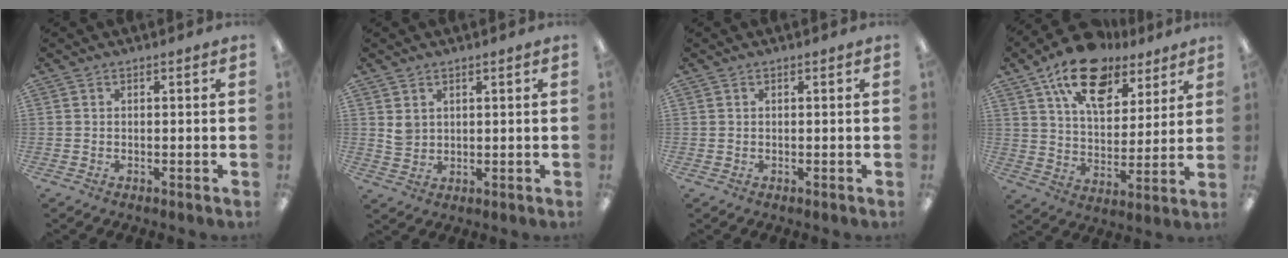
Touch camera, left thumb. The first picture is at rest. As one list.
[{"total": 2.8, "force": [1.4, 2.2, 0.9], "torque": [-0.016, 0.000, 0.026]}, {"total": 0.0}, {"total": 18.0, "force": [12.1, 9.4, 9.4], "torque": [-0.158, -0.055, 0.215]}]